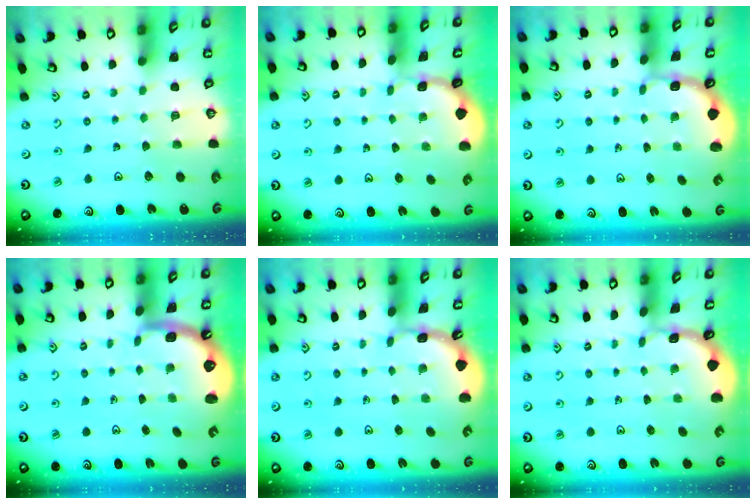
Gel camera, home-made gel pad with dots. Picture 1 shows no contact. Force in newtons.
{"total": 0.9, "press": 0.8, "slide": 0.2}
{"total": 1.8, "press": 1.4, "slide": 1.1}
{"total": 1.6, "press": 1.5, "slide": 0.6}
{"total": 1.7, "press": 1.6, "slide": 0.1}
{"total": 1.2, "press": 1.1, "slide": 0.1}